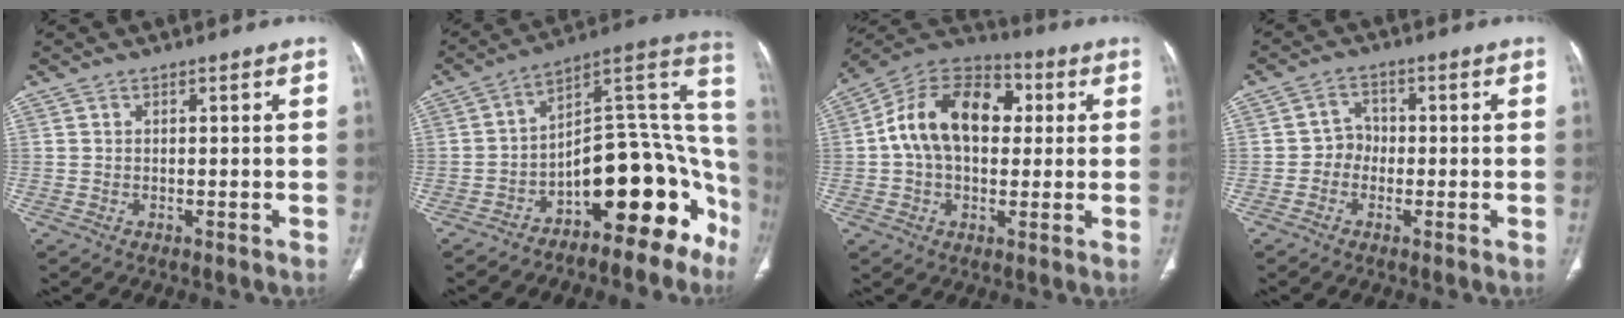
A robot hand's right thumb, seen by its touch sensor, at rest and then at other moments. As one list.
[{"total": 18.7, "force": [-10.3, 8.7, 13.0], "torque": [-0.102, 0.144, -0.154]}, {"total": 17.8, "force": [2.5, 11.8, 13.1], "torque": [-0.196, 0.031, 0.034]}, {"total": 3.4, "force": [-1.0, 3.0, 1.2], "torque": [0.001, 0.014, -0.028]}]